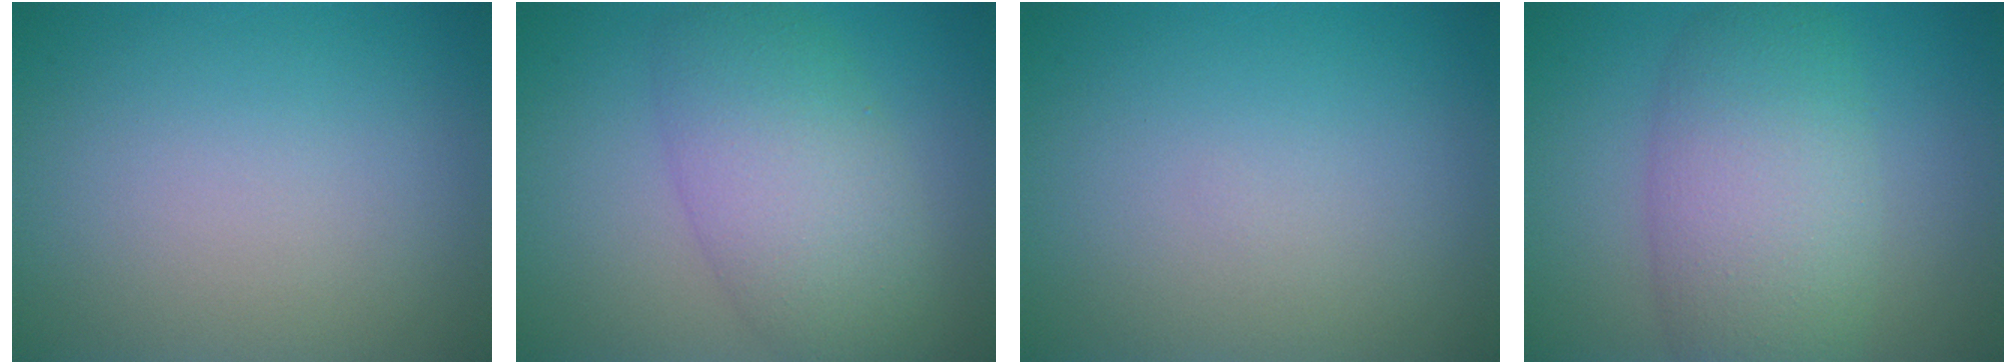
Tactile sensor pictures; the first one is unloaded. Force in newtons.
{"total": 6.4, "press": 6.4, "slide": 0.3}
{"total": 0.0}
{"total": 7.3, "press": 7.3, "slide": 0.2}